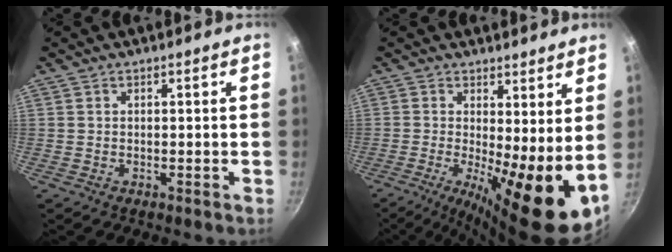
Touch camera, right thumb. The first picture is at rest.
{"total": 12.8, "force": [-0.5, 3.4, 12.3], "torque": [-0.178, -0.014, -0.008]}